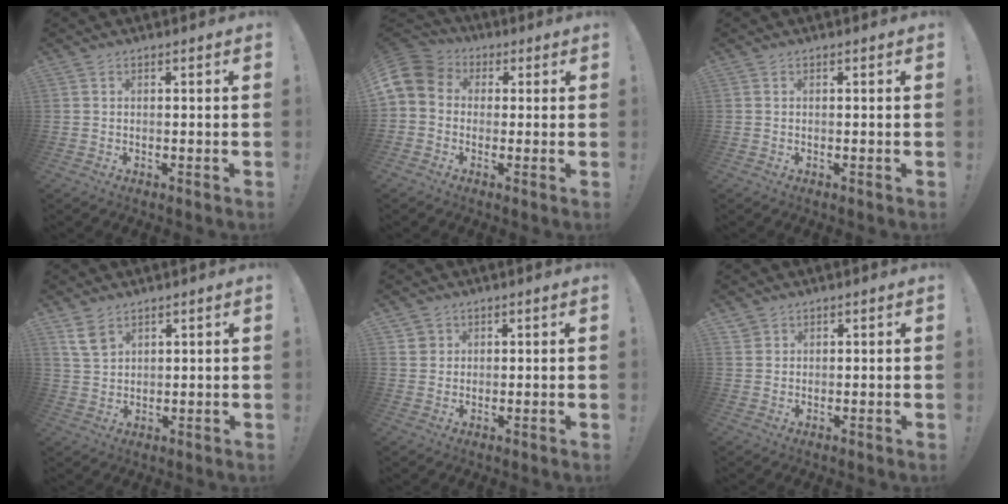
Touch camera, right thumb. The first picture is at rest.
{"total": 7.7, "force": [0.5, 6.7, 3.8], "torque": [-0.073, 0.010, 0.014]}
{"total": 0.0}
{"total": 6.6, "force": [4.0, 4.3, 2.9], "torque": [-0.051, -0.015, 0.080]}
{"total": 2.7, "force": [1.5, 2.2, 0.2], "torque": [-0.007, -0.007, 0.029]}
{"total": 1.7, "force": [1.4, 1.0, 0.1], "torque": [0.000, -0.009, 0.026]}